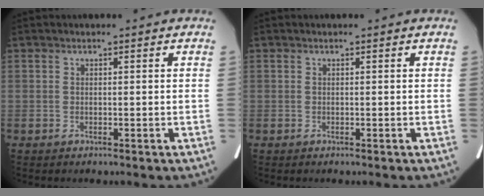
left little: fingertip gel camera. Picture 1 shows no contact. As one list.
[{"total": 0.0}]